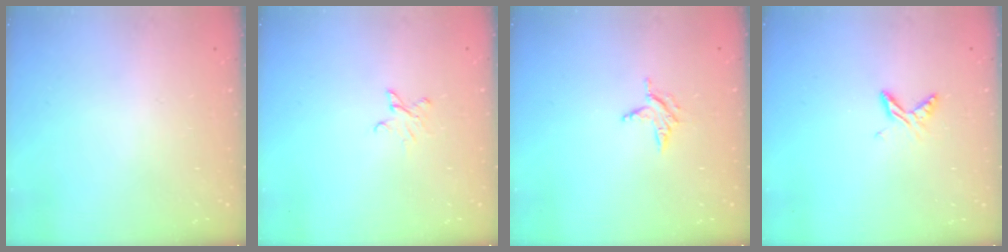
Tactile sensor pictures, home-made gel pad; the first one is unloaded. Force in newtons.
{"total": 2.8, "press": 2.8, "slide": 0.3}
{"total": 3.9, "press": 3.9, "slide": 0.4}
{"total": 6.6, "press": 6.5, "slide": 0.9}